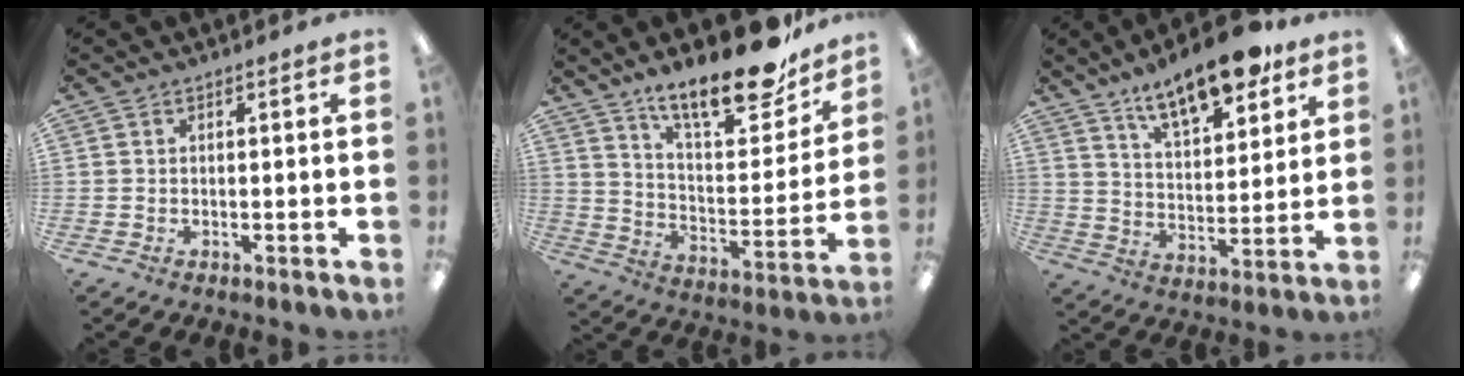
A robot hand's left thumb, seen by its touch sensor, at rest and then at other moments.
{"total": 20.8, "force": [16.0, 6.8, 11.5], "torque": [-0.172, -0.107, 0.268]}
{"total": 14.8, "force": [11.4, 5.1, 8.0], "torque": [-0.119, -0.062, 0.193]}